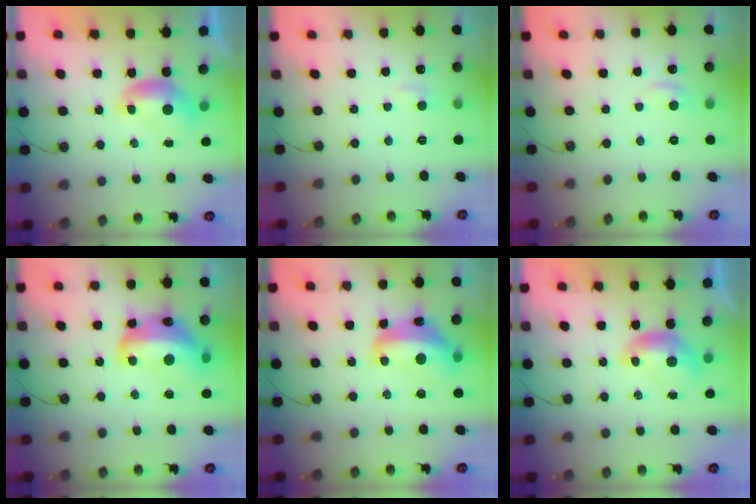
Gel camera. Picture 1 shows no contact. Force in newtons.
{"total": 1.4, "press": 1.3, "slide": 0.6}
{"total": 0.9, "press": 0.4, "slide": 0.8}
{"total": 11.2, "press": 11.1, "slide": 1.4}
{"total": 9.0, "press": 8.9, "slide": 1.4}
{"total": 0.0}